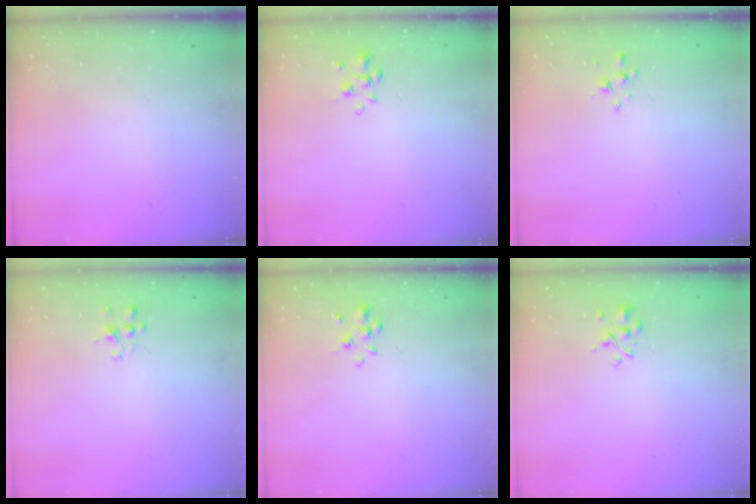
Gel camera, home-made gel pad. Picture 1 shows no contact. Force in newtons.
{"total": 2.5, "press": 2.4, "slide": 0.9}
{"total": 2.7, "press": 2.5, "slide": 0.9}
{"total": 1.6, "press": 1.5, "slide": 0.5}
{"total": 2.5, "press": 2.4, "slide": 0.9}
{"total": 2.3, "press": 2.2, "slide": 0.9}